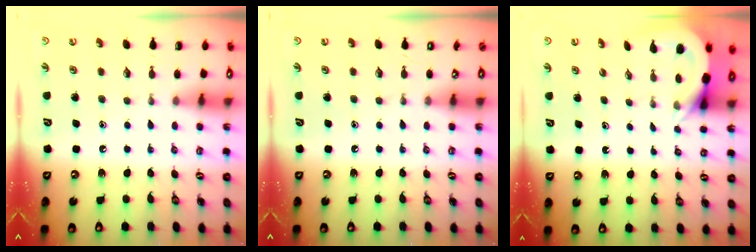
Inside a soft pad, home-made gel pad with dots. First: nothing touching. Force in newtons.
{"total": 0.0}
{"total": 4.7, "press": 4.7, "slide": 0.1}